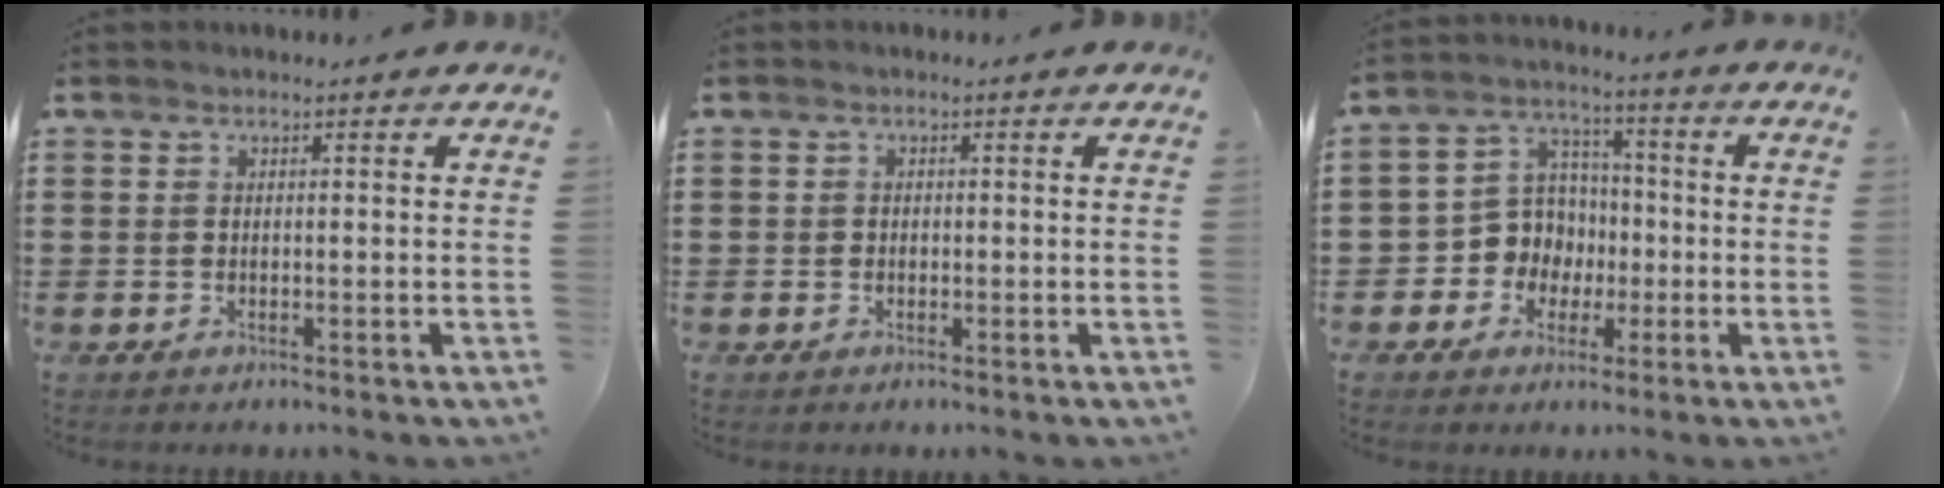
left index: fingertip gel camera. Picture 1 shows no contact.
{"total": 0.6, "force": [-0.2, 0.5, 0.0], "torque": [-0.003, 0.002, -0.005]}
{"total": 7.4, "force": [-1.2, 7.1, 1.3], "torque": [-0.066, 0.005, -0.025]}